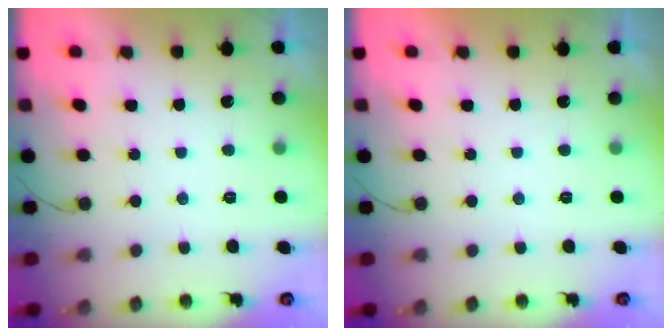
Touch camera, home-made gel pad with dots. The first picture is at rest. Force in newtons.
{"total": 1.8, "press": 1.8, "slide": 0.0}